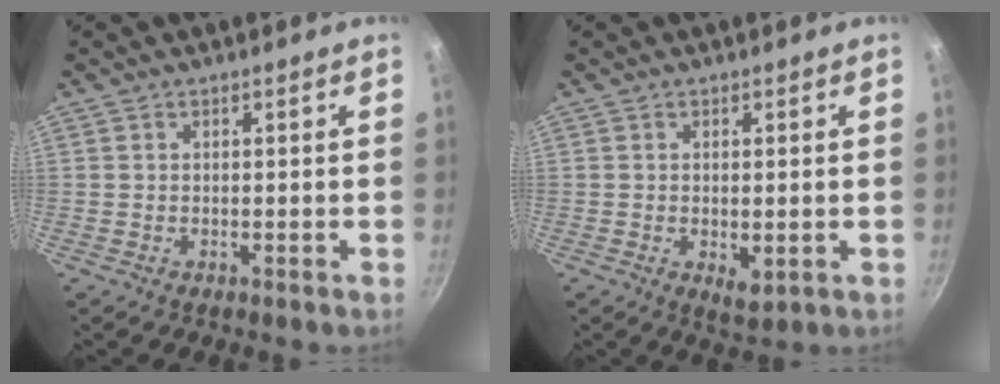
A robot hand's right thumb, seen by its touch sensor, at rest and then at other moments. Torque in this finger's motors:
{"motor_torque": [-0.26, 0.35, -0.07, -0.10, -0.02]}